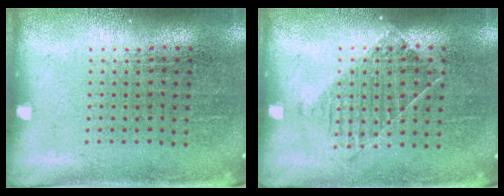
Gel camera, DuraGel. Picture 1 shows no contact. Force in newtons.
{"total": 1.1, "press": 0.9, "slide": 0.7}